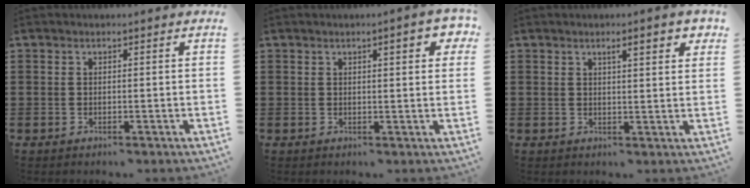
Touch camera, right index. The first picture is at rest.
{"total": 3.4, "force": [1.4, 0.7, 3.0], "torque": [-0.045, -0.001, 0.019]}
{"total": 3.4, "force": [1.8, 0.6, 2.8], "torque": [-0.043, -0.001, 0.026]}